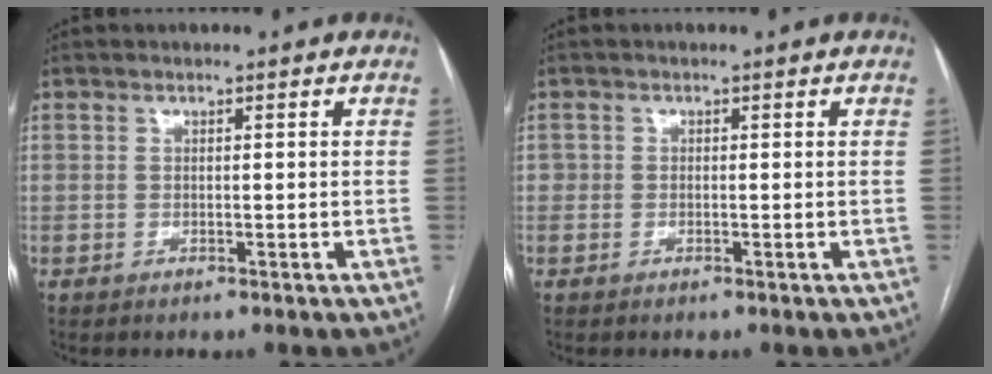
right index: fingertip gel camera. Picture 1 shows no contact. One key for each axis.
{"total": 0.7, "fx": 0.0, "fy": 0.7, "fz": 0.2, "tx": 0.005, "ty": 0.005, "tz": -0.002}